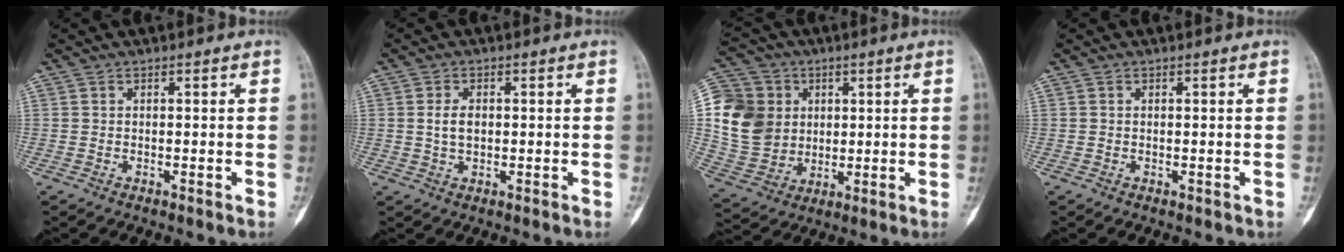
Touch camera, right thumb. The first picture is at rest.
{"total": 3.4, "force": [0.3, 2.1, 2.6], "torque": [-0.047, 0.001, 0.008]}
{"total": 16.1, "force": [2.7, 13.8, 7.7], "torque": [-0.140, 0.002, 0.060]}
{"total": 0.0}